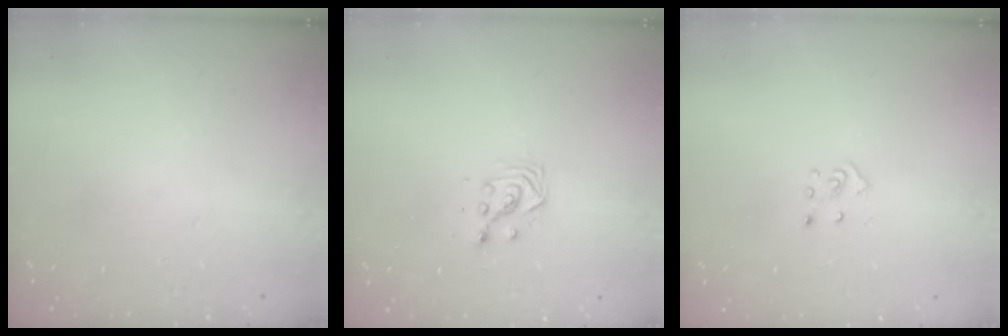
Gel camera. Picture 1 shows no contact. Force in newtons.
{"total": 3.2, "press": 3.2, "slide": 0.5}
{"total": 3.4, "press": 3.4, "slide": 0.3}